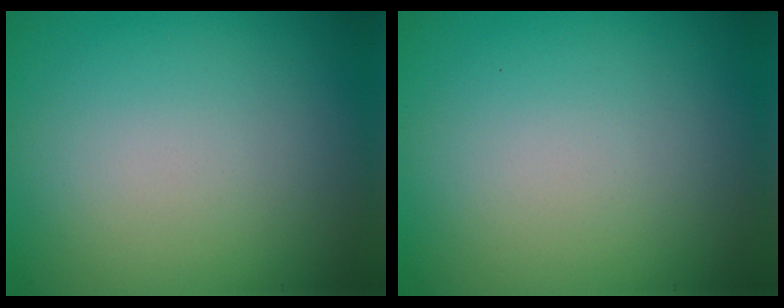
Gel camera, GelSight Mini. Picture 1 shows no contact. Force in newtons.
{"total": 0.0}